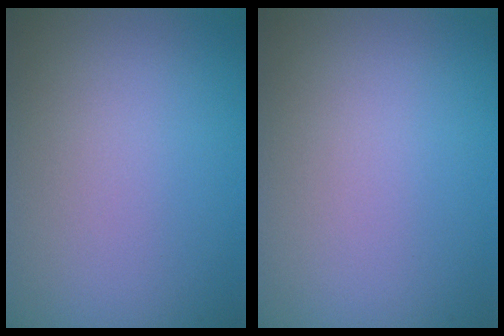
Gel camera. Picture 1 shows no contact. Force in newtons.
{"total": 0.0}